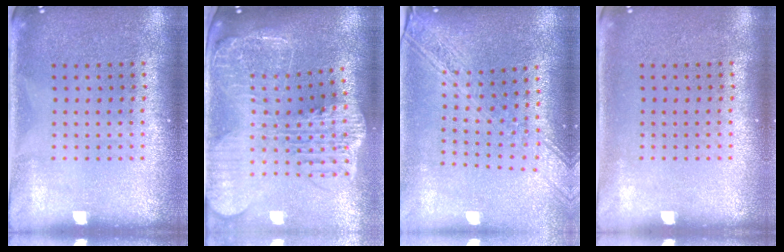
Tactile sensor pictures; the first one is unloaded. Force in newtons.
{"total": 3.8, "press": 3.0, "slide": 2.3}
{"total": 2.3, "press": 1.9, "slide": 1.3}
{"total": 0.0}